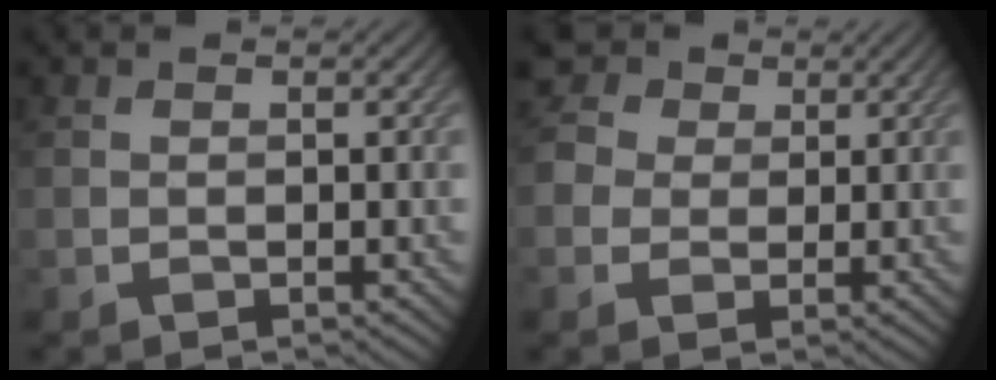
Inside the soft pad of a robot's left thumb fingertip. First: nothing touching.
{"total": 5.4, "force": [2.2, 4.5, 2.0], "torque": [-0.093, 0.020, 0.018]}